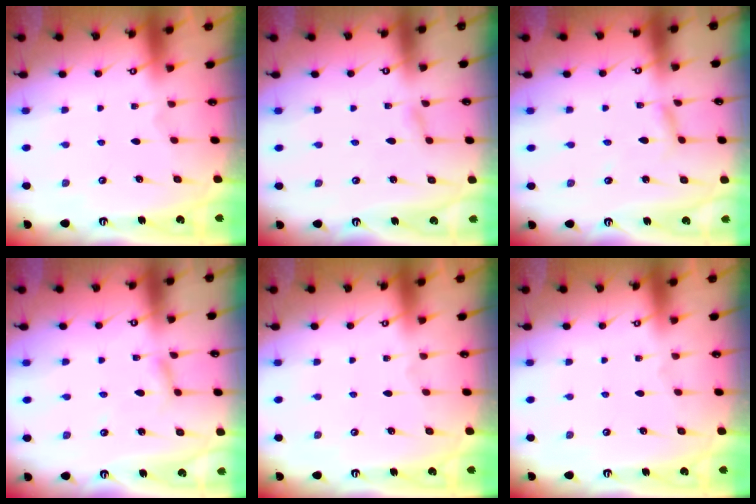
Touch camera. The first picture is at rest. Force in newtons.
{"total": 0.9, "press": 0.9, "slide": 0.1}
{"total": 2.3, "press": 2.3, "slide": 0.1}
{"total": 2.1, "press": 2.1, "slide": 0.2}
{"total": 0.0}
{"total": 0.0}